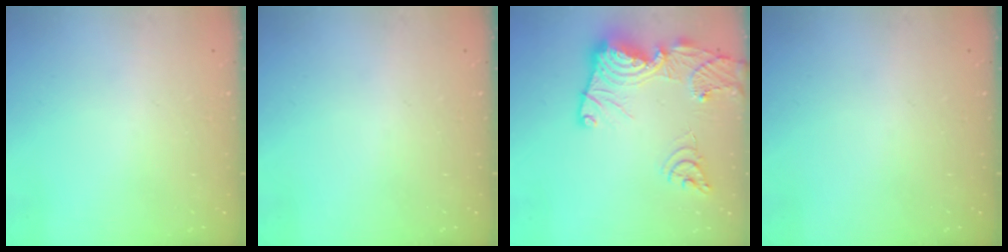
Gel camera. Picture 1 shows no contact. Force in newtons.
{"total": 0.0}
{"total": 21.8, "press": 21.7, "slide": 2.3}
{"total": 0.0}